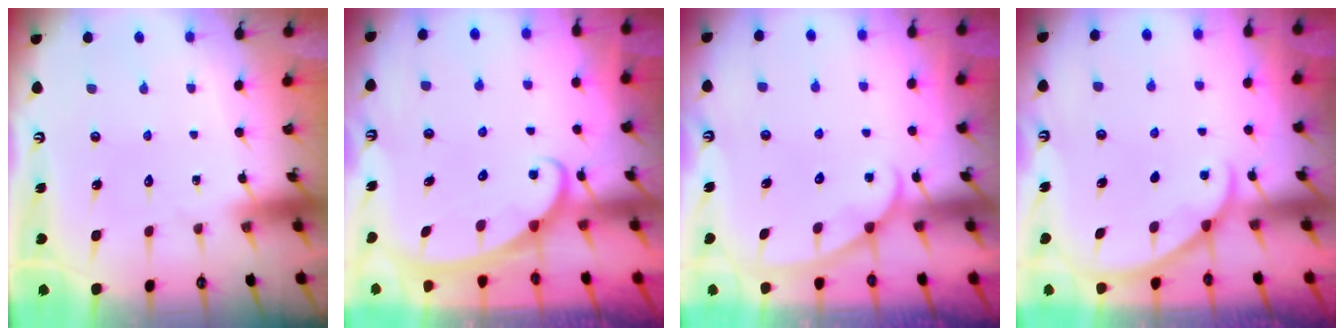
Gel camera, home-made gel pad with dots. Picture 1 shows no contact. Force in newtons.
{"total": 2.3, "press": 2.3, "slide": 0.4}
{"total": 3.1, "press": 3.1, "slide": 0.2}
{"total": 1.7, "press": 1.7, "slide": 0.2}